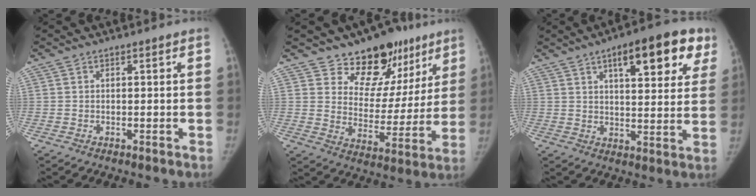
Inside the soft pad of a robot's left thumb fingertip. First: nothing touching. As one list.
[{"total": 16.0, "force": [11.3, 9.8, 5.7], "torque": [-0.016, -0.068, 0.162]}, {"total": 16.2, "force": [8.2, 6.2, 12.5], "torque": [-0.123, -0.018, 0.107]}]